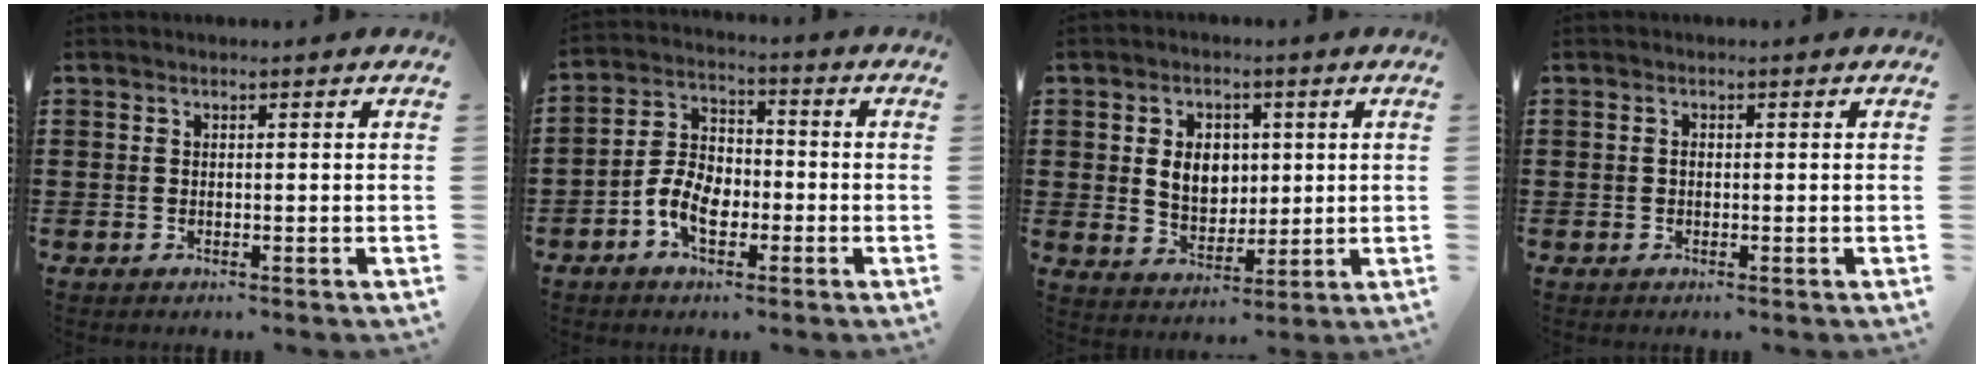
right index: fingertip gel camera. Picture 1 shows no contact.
{"total": 6.9, "force": [-2.8, 4.2, 4.7], "torque": [-0.112, 0.006, -0.058]}
{"total": 6.0, "force": [0.9, 4.6, 3.7], "torque": [-0.071, 0.008, 0.010]}
{"total": 0.6, "force": [-0.2, 0.3, 0.5], "torque": [-0.011, -0.001, -0.003]}